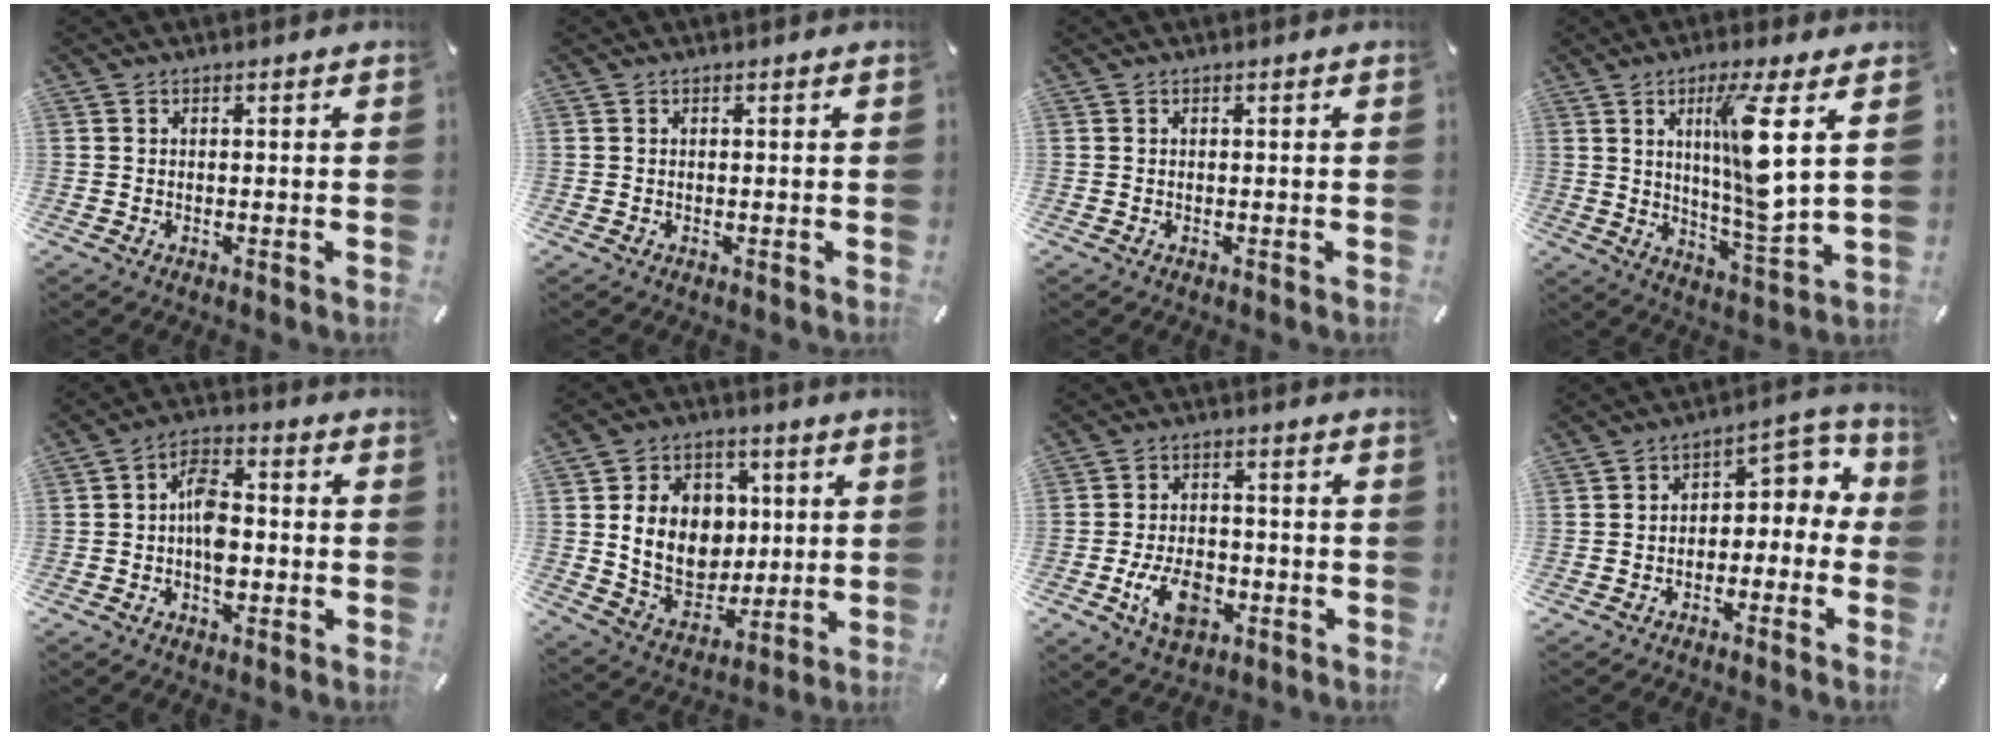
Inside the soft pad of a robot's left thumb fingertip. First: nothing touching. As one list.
[{"total": 0.0}, {"total": 0.0}, {"total": 13.9, "force": [4.0, 1.9, 13.2], "torque": [-0.224, -0.024, 0.056]}, {"total": 8.0, "force": [-1.5, 4.8, 6.2], "torque": [-0.114, 0.009, -0.028]}, {"total": 14.8, "force": [2.4, 12.4, 7.7], "torque": [-0.142, -0.003, 0.053]}, {"total": 9.6, "force": [-3.6, 6.0, 6.5], "torque": [-0.130, 0.008, -0.063]}, {"total": 5.8, "force": [-0.4, 4.7, 3.4], "torque": [-0.040, -0.003, -0.014]}]